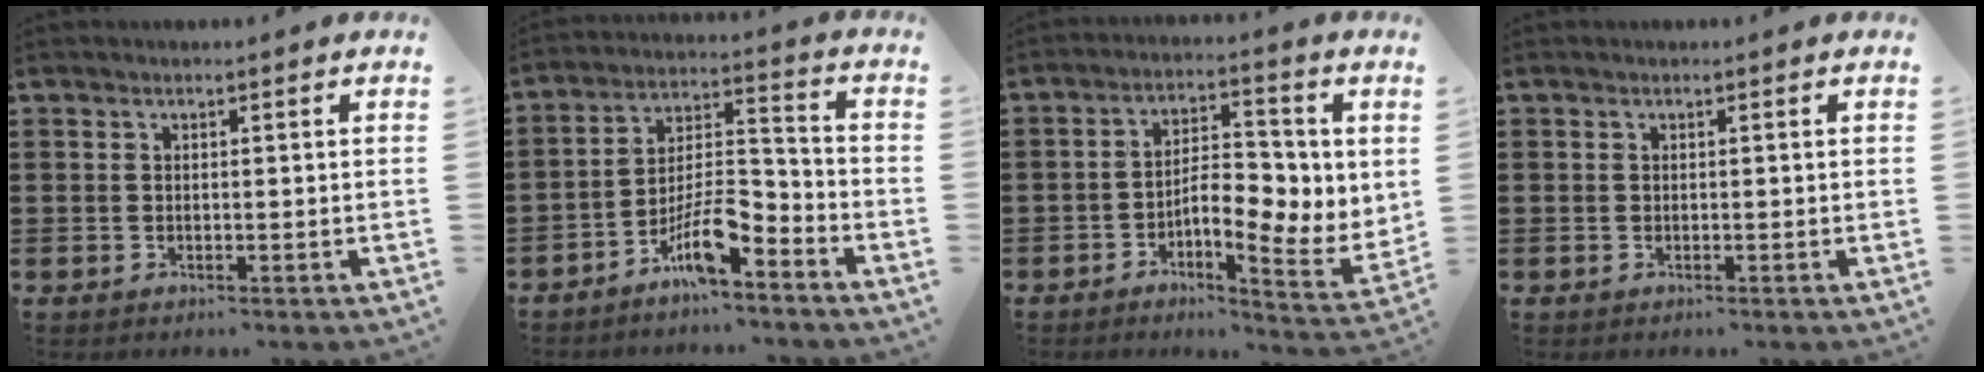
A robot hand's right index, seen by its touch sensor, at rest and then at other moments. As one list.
[{"total": 8.4, "force": [-6.0, 2.2, 5.5], "torque": [-0.113, 0.001, -0.115]}, {"total": 7.2, "force": [-0.3, 3.4, 6.4], "torque": [-0.099, -0.015, -0.014]}, {"total": 0.0}]